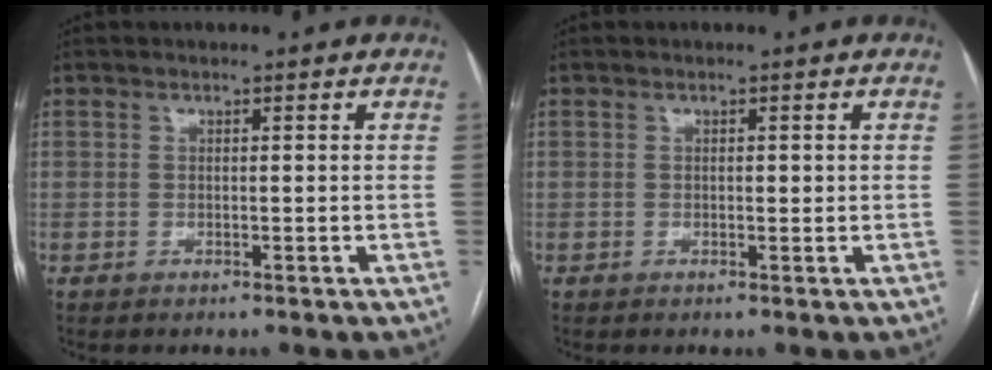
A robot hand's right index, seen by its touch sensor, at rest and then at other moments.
{"total": 0.7, "force": [0.1, 0.4, 0.5], "torque": [-0.005, 0.001, 0.001]}